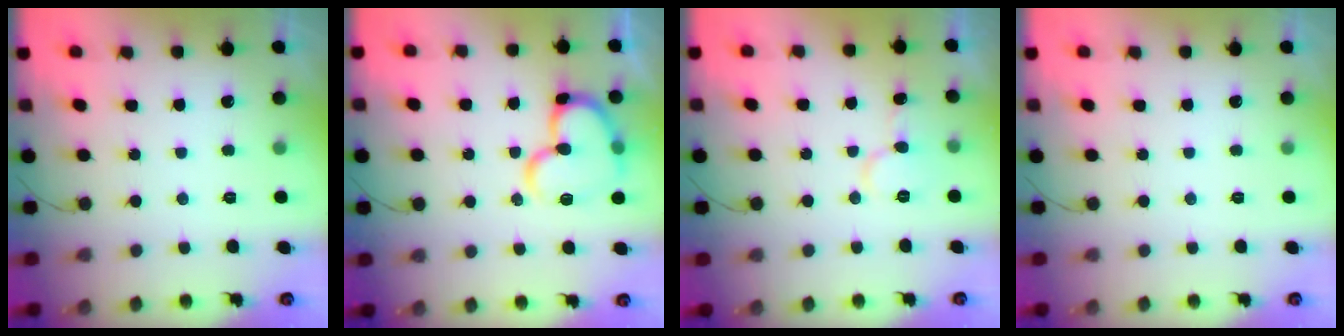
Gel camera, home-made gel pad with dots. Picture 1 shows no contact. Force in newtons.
{"total": 16.6, "press": 16.5, "slide": 1.9}
{"total": 7.6, "press": 7.6, "slide": 0.8}
{"total": 0.0}